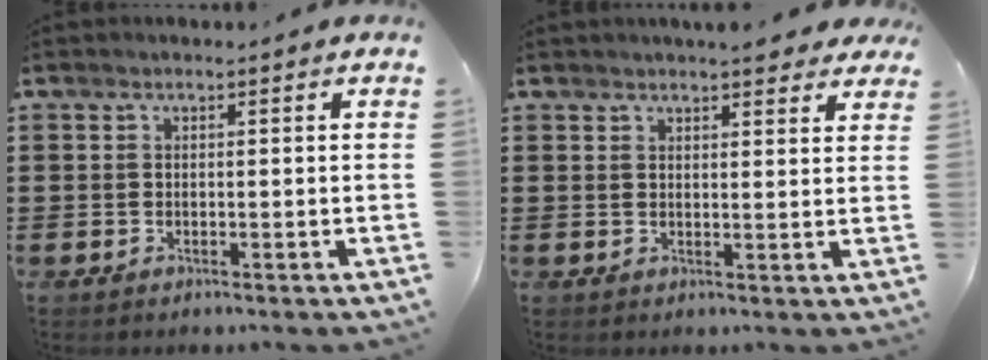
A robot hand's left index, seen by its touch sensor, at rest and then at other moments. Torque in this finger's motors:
{"motor_torque": [2.14, 0.00, 0.37, 0.09]}